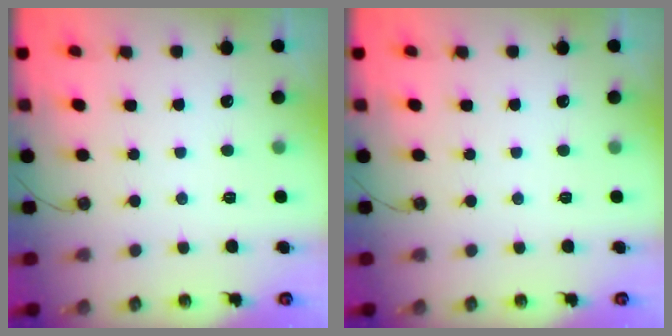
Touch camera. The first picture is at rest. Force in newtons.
{"total": 0.0}